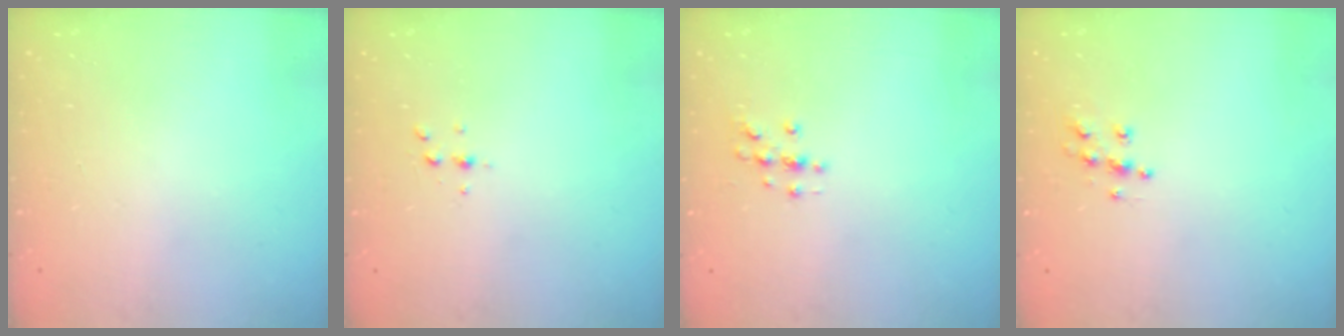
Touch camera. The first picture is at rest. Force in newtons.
{"total": 3.1, "press": 3.1, "slide": 0.5}
{"total": 2.0, "press": 2.0, "slide": 0.2}
{"total": 6.2, "press": 6.2, "slide": 0.2}